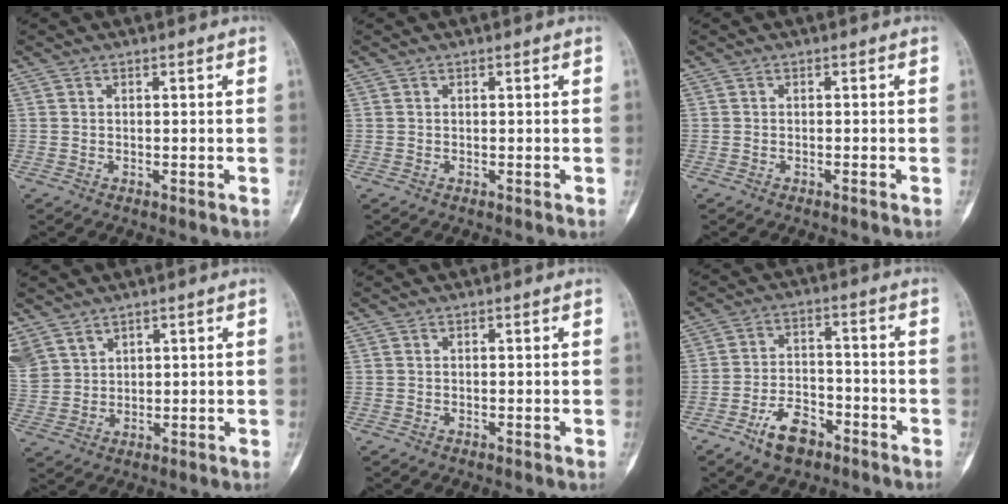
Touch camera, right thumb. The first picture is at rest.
{"total": 0.0}
{"total": 0.5, "force": [-0.4, 0.0, 0.4], "torque": [-0.010, 0.003, -0.006]}
{"total": 9.4, "force": [6.1, 6.5, 3.1], "torque": [-0.069, -0.008, 0.145]}
{"total": 0.0}
{"total": 8.3, "force": [-5.2, 4.5, 4.8], "torque": [-0.070, 0.035, -0.091]}